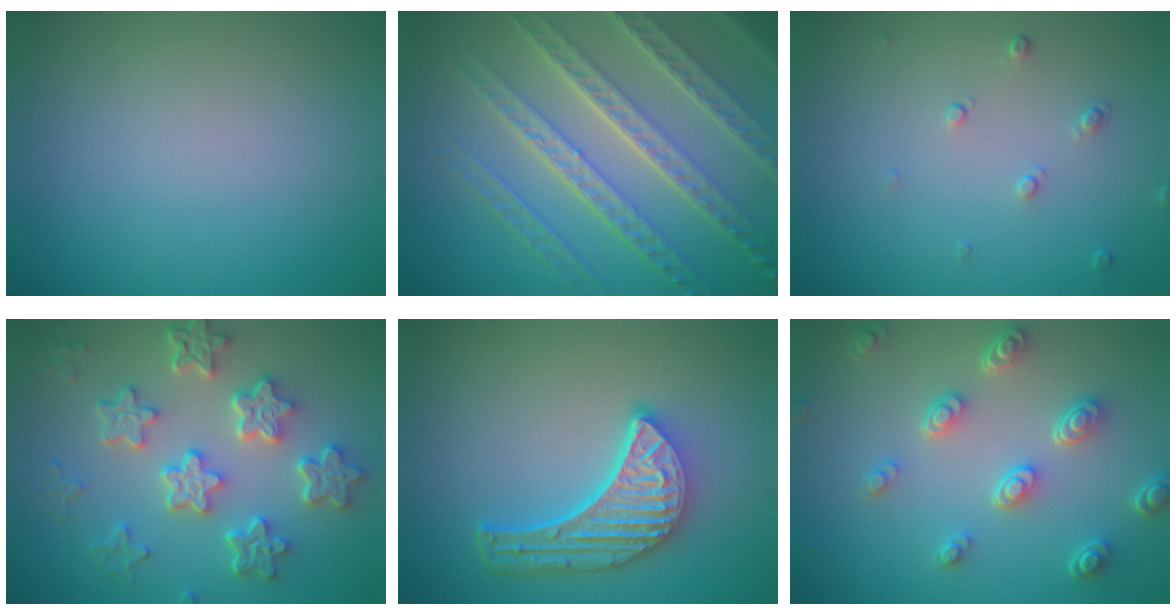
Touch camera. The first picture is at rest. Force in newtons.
{"total": 8.0, "press": 5.6, "slide": 5.8}
{"total": 0.9, "press": 0.6, "slide": 0.7}
{"total": 6.5, "press": 5.1, "slide": 4.1}
{"total": 5.7, "press": 4.3, "slide": 3.7}
{"total": 4.5, "press": 3.4, "slide": 3.0}